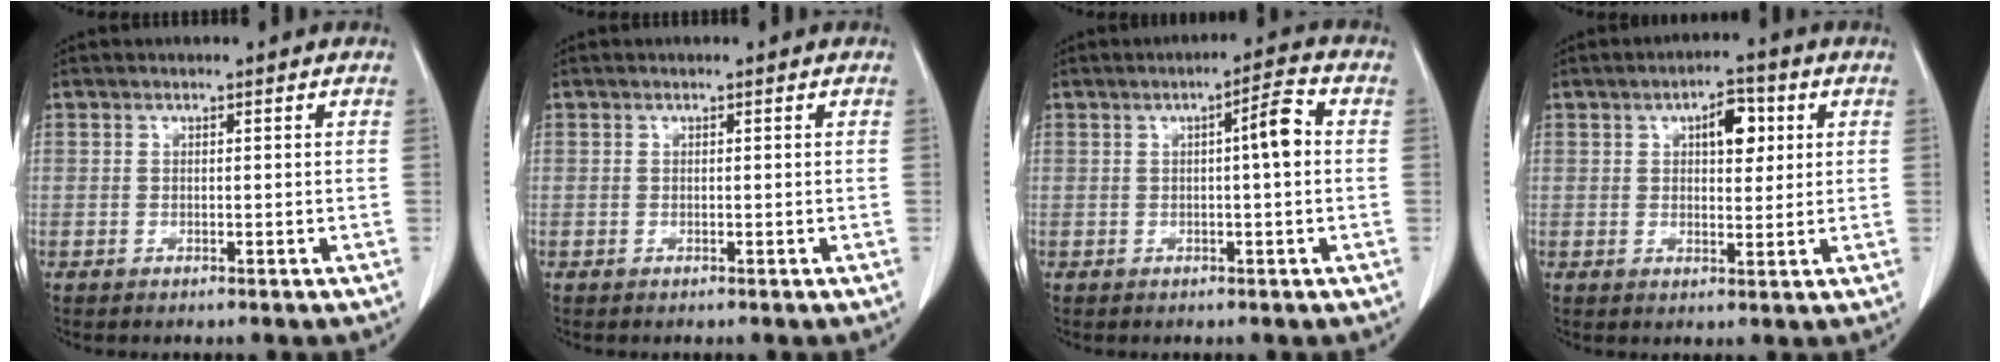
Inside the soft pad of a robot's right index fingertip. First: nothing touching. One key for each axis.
{"total": 0.0}
{"total": 4.4, "fx": 0.4, "fy": 0.3, "fz": 4.4, "tx": -0.065, "ty": 0.008, "tz": 0.002}
{"total": 5.4, "fx": 1.8, "fy": 2.4, "fz": 4.5, "tx": -0.067, "ty": 0.009, "tz": 0.028}